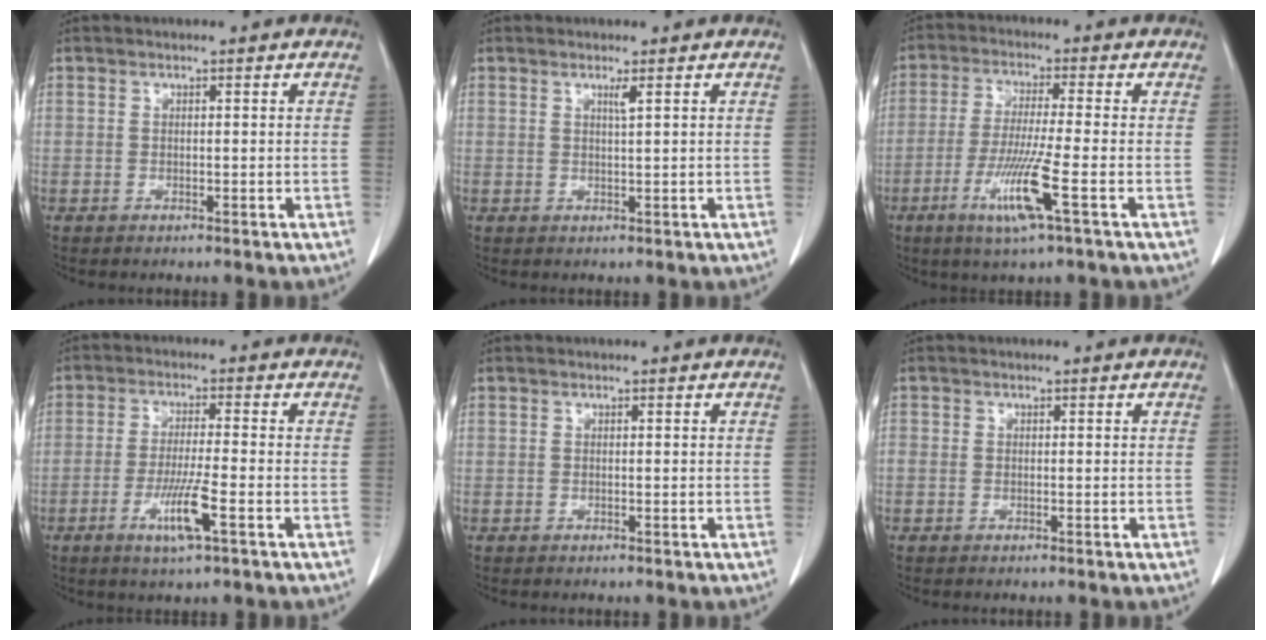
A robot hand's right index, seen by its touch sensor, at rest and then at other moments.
{"total": 1.2, "force": [0.7, -0.3, 1.0], "torque": [-0.019, -0.005, 0.013]}
{"total": 9.0, "force": [-3.6, -0.7, 8.2], "torque": [-0.163, -0.023, -0.072]}
{"total": 6.8, "force": [-2.9, 0.0, 6.2], "torque": [-0.118, -0.014, -0.054]}
{"total": 0.0}
{"total": 0.7, "force": [-0.2, 0.5, 0.4], "torque": [-0.010, 0.003, -0.005]}